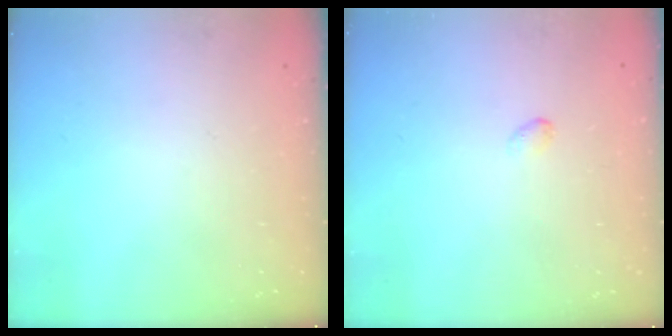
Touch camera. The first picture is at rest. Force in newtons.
{"total": 2.6, "press": 2.5, "slide": 0.5}